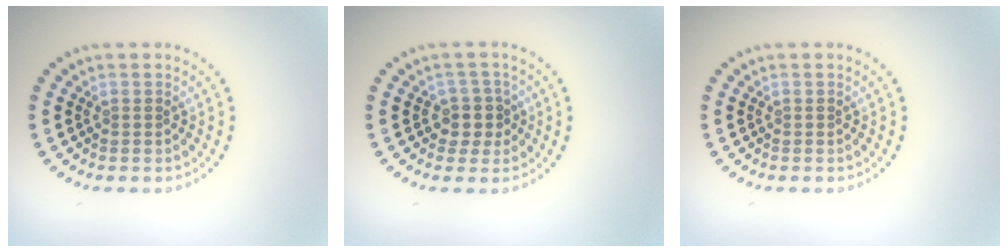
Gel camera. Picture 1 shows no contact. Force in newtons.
{"total": 2.4, "press": 2.0, "slide": 1.3}
{"total": 0.0}